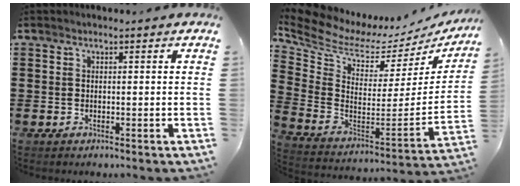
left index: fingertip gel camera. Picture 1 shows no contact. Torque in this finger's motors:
{"motor_torque": [2.14, 0.00, 0.53, 0.09]}